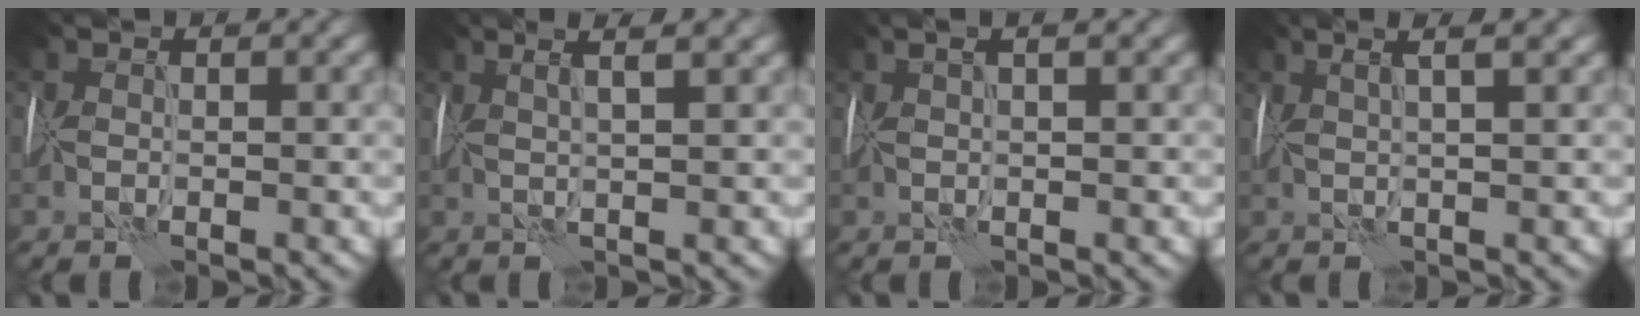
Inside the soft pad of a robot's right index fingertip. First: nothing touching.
{"total": 4.1, "force": [2.5, 0.9, 3.1], "torque": [-0.027, 0.031, 0.015]}
{"total": 2.7, "force": [1.7, 0.5, 2.0], "torque": [-0.024, 0.021, 0.016]}
{"total": 4.4, "force": [2.5, 1.1, 3.4], "torque": [-0.030, 0.033, 0.016]}